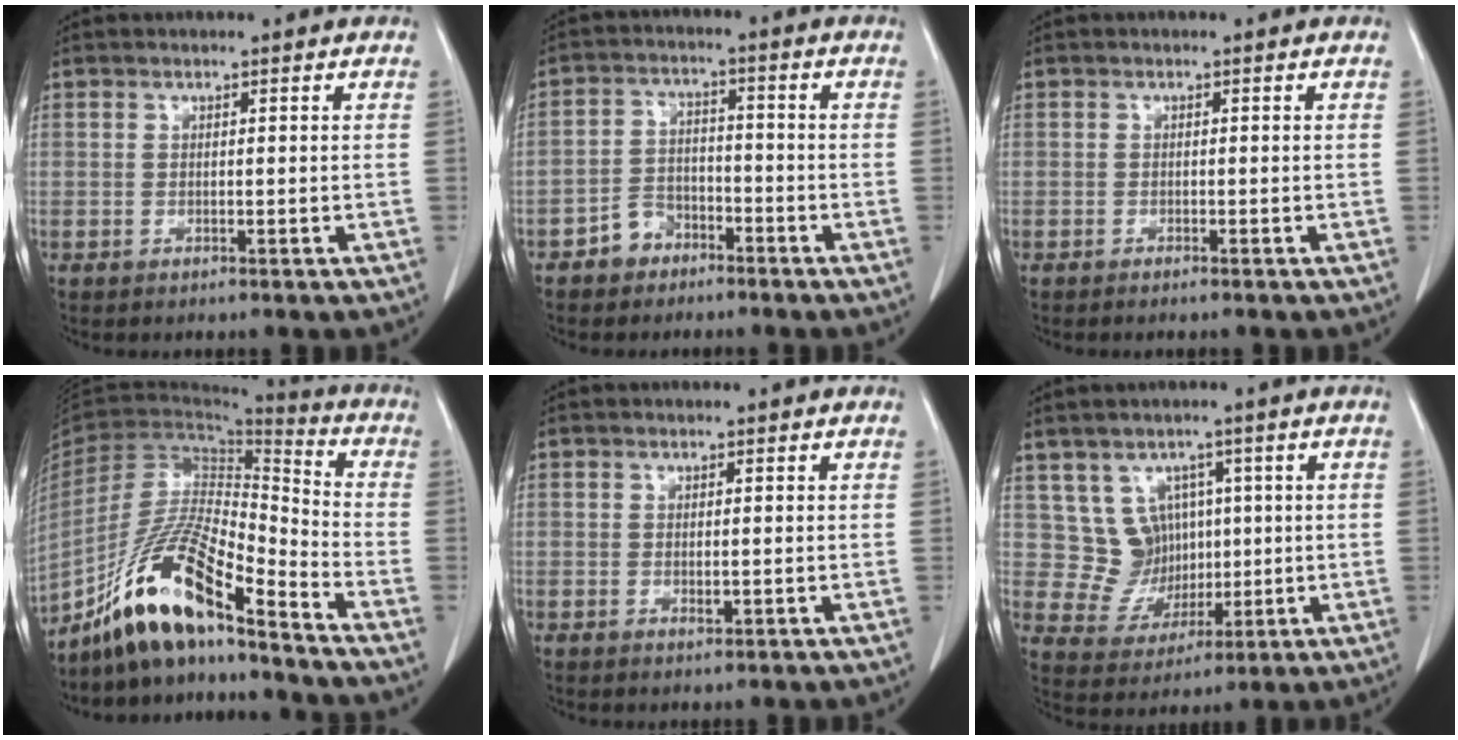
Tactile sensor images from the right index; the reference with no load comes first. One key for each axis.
{"total": 4.8, "fx": -3.2, "fy": 3.4, "fz": 1.1, "tx": -0.016, "ty": 0.015, "tz": -0.058}
{"total": 1.1, "fx": -0.9, "fy": 0.1, "fz": 0.6, "tx": -0.011, "ty": -0.002, "tz": -0.010}
{"total": 15.5, "fx": -11.7, "fy": 1.8, "fz": 10.1, "tx": -0.187, "ty": 0.001, "tz": -0.214}
{"total": 0.9, "fx": -0.2, "fy": 0.4, "fz": 0.8, "tx": -0.015, "ty": -0.002, "tz": -0.001}
{"total": 6.8, "fx": 2.1, "fy": 6.3, "fz": 1.5, "tx": -0.023, "ty": 0.020, "tz": 0.052}